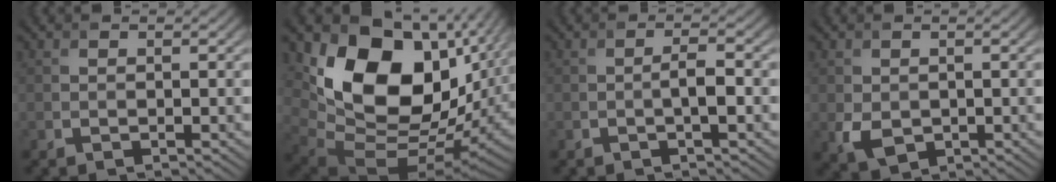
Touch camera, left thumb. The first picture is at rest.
{"total": 18.1, "force": [4.4, 11.8, 13.0], "torque": [-0.247, -0.023, 0.100]}
{"total": 2.1, "force": [-0.6, 0.3, 2.0], "torque": [-0.037, 0.005, -0.013]}
{"total": 2.9, "force": [-0.2, 2.3, 1.7], "torque": [-0.046, -0.011, 0.001]}